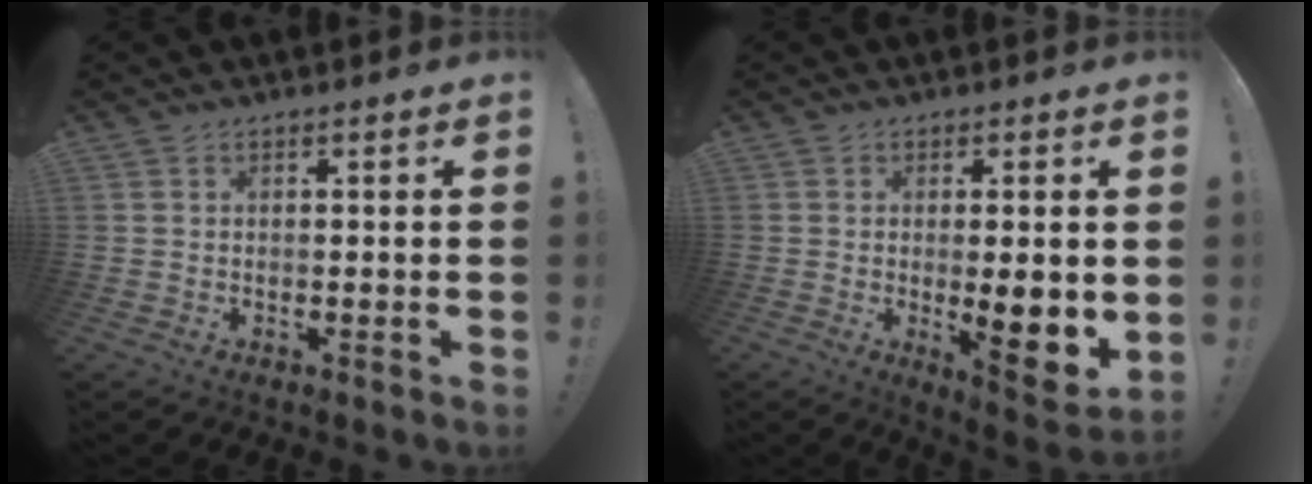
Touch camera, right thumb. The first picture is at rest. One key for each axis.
{"total": 10.8, "fx": -0.6, "fy": 2.5, "fz": 10.5, "tx": -0.124, "ty": -0.016, "tz": -0.007}